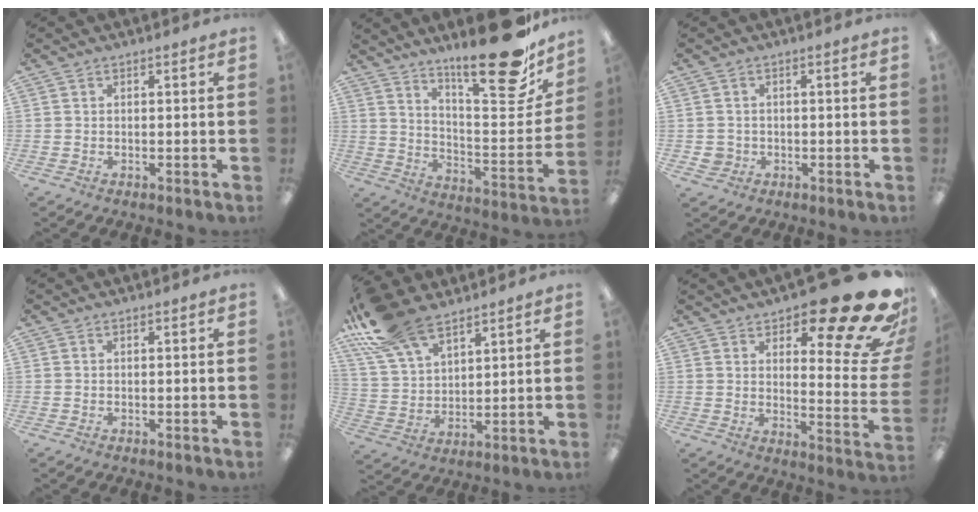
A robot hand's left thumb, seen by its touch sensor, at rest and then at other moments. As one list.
[{"total": 22.0, "force": [17.2, 5.7, 12.5], "torque": [-0.171, -0.131, 0.277]}, {"total": 2.7, "force": [-0.3, 2.7, 0.5], "torque": [-0.011, 0.003, -0.005]}, {"total": 0.0}, {"total": 15.9, "force": [11.5, 7.7, 7.9], "torque": [-0.175, -0.047, 0.215]}, {"total": 22.0, "force": [14.9, 6.6, 14.7], "torque": [-0.169, -0.112, 0.235]}]